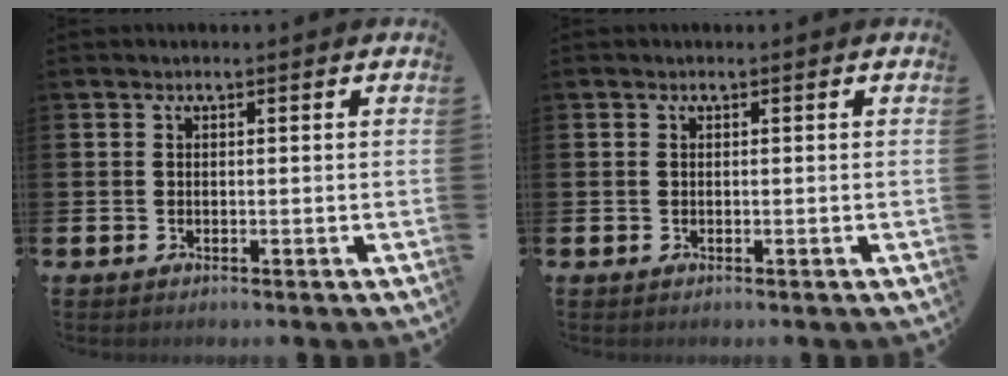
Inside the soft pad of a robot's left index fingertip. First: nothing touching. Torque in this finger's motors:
{"motor_torque": [0.14, -0.02, 0.00, 0.02]}